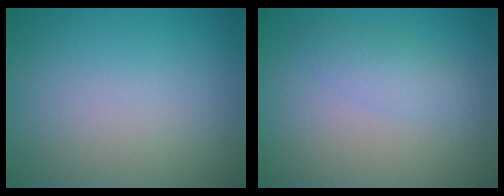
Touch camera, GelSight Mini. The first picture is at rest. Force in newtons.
{"total": 1.9, "press": 1.9, "slide": 0.1}